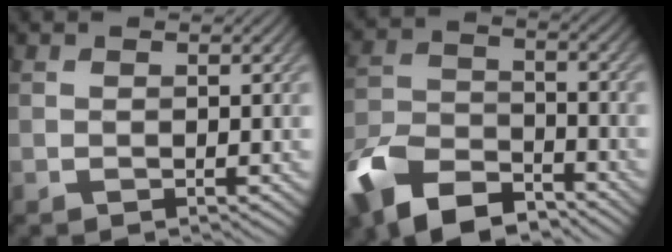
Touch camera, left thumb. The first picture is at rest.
{"total": 13.1, "force": [-9.1, 6.5, 6.9], "torque": [-0.163, -0.025, -0.174]}